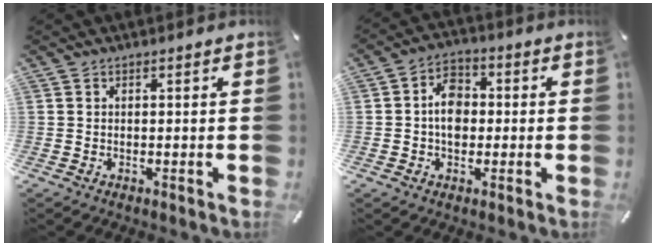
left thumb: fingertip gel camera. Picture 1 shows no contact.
{"total": 7.1, "force": [-0.2, 5.3, 4.7], "torque": [-0.073, 0.005, -0.008]}